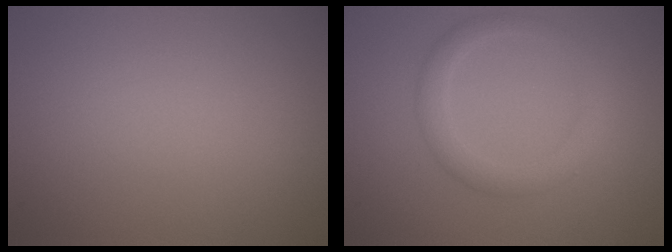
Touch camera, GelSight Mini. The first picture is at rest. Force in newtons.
{"total": 2.7, "press": 2.7, "slide": 0.1}